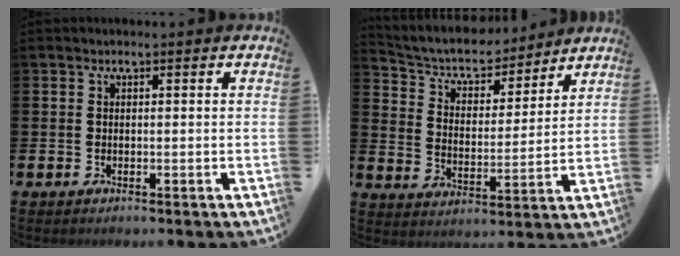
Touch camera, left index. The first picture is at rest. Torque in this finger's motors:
{"motor_torque": [1.00, -1.14, 0.34, 0.10]}